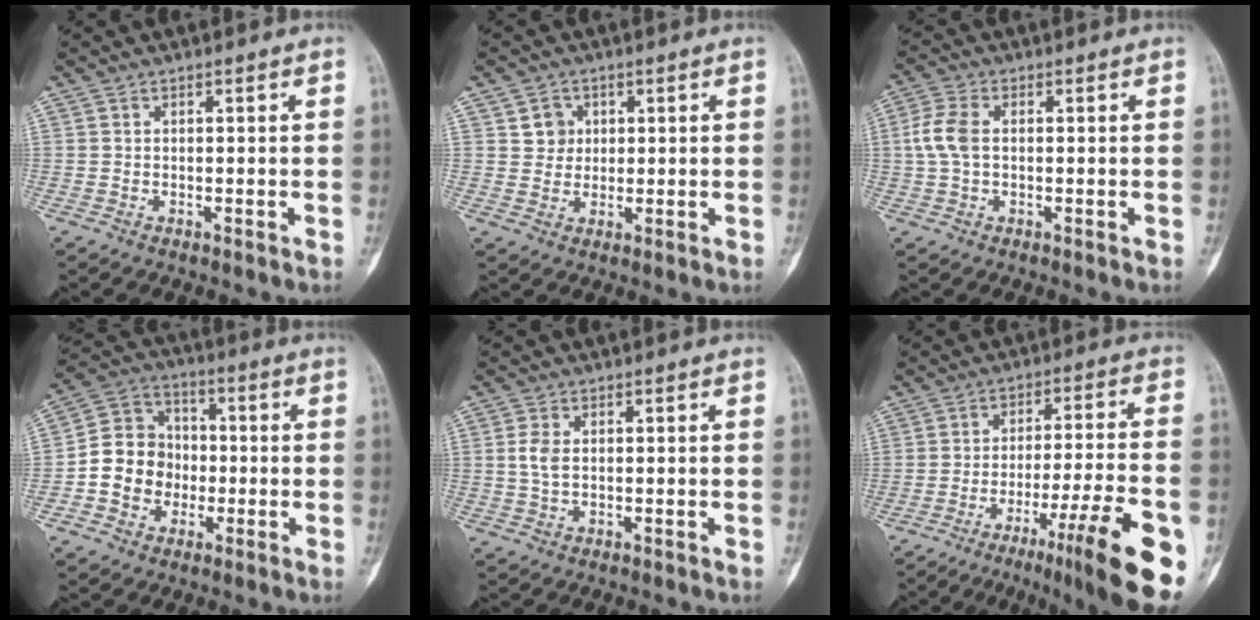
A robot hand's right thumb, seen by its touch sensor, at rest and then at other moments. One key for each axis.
{"total": 4.1, "fx": 1.4, "fy": 3.7, "fz": 1.1, "tx": 0.005, "ty": -0.002, "tz": 0.022}
{"total": 5.7, "fx": 0.4, "fy": 3.4, "fz": 4.5, "tx": -0.114, "ty": 0.013, "tz": 0.002}
{"total": 11.5, "fx": -2.0, "fy": 10.2, "fz": 5.0, "tx": -0.050, "ty": 0.034, "tz": -0.046}
{"total": 3.4, "fx": 0.4, "fy": 2.1, "fz": 2.7, "tx": -0.060, "ty": 0.002, "tz": 0.008}
{"total": 19.9, "fx": -9.5, "fy": 2.5, "fz": 17.3, "tx": -0.204, "ty": 0.036, "tz": -0.137}